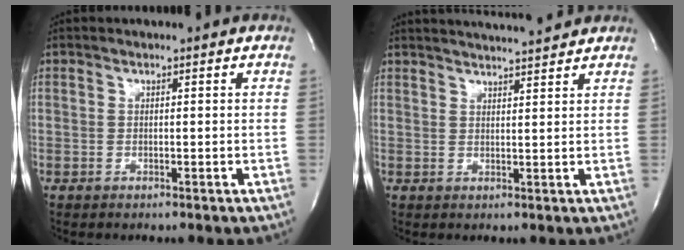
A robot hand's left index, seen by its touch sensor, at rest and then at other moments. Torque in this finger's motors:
{"motor_torque": [0.38, -0.39, 0.14, 0.03]}